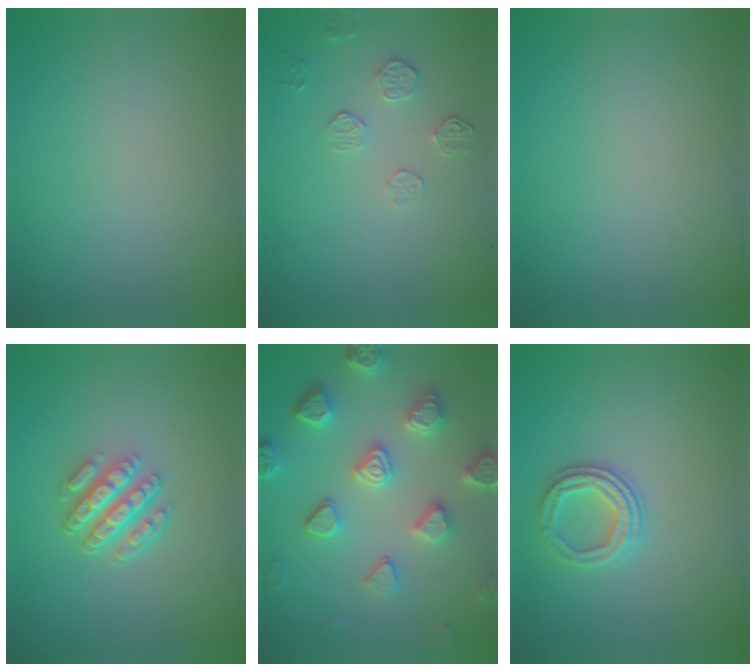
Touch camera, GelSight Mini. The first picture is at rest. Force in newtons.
{"total": 1.7, "press": 1.0, "slide": 1.4}
{"total": 0.0}
{"total": 4.8, "press": 3.5, "slide": 3.3}
{"total": 5.4, "press": 4.9, "slide": 2.4}
{"total": 2.7, "press": 2.4, "slide": 1.2}